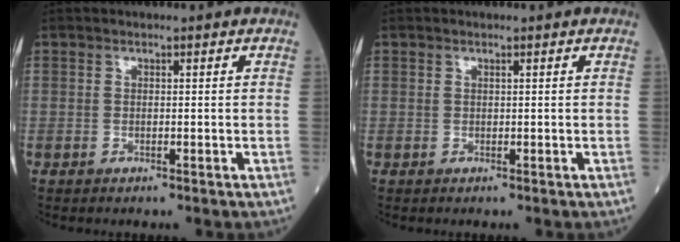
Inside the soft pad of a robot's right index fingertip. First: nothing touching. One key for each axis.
{"total": 0.0}